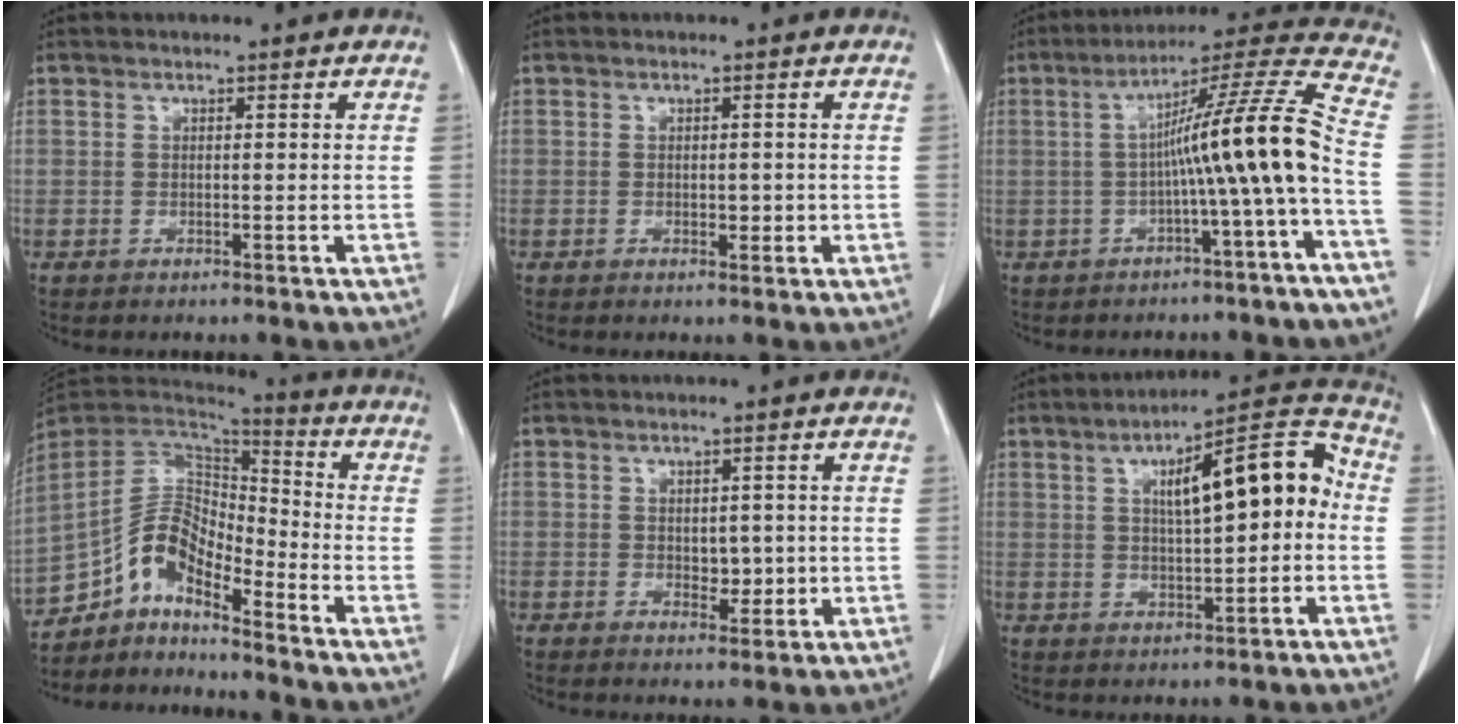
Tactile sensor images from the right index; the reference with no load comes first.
{"total": 1.6, "force": [-0.2, 1.0, 1.3], "torque": [-0.015, 0.000, 0.002]}
{"total": 13.2, "force": [-2.5, -1.6, 12.8], "torque": [-0.187, 0.028, -0.045]}
{"total": 10.3, "force": [-8.0, 3.8, 5.2], "torque": [-0.098, 0.045, -0.151]}
{"total": 3.1, "force": [0.0, 2.0, 2.3], "torque": [-0.025, -0.002, 0.008]}
{"total": 12.9, "force": [1.5, 3.5, 12.3], "torque": [-0.172, 0.041, 0.021]}